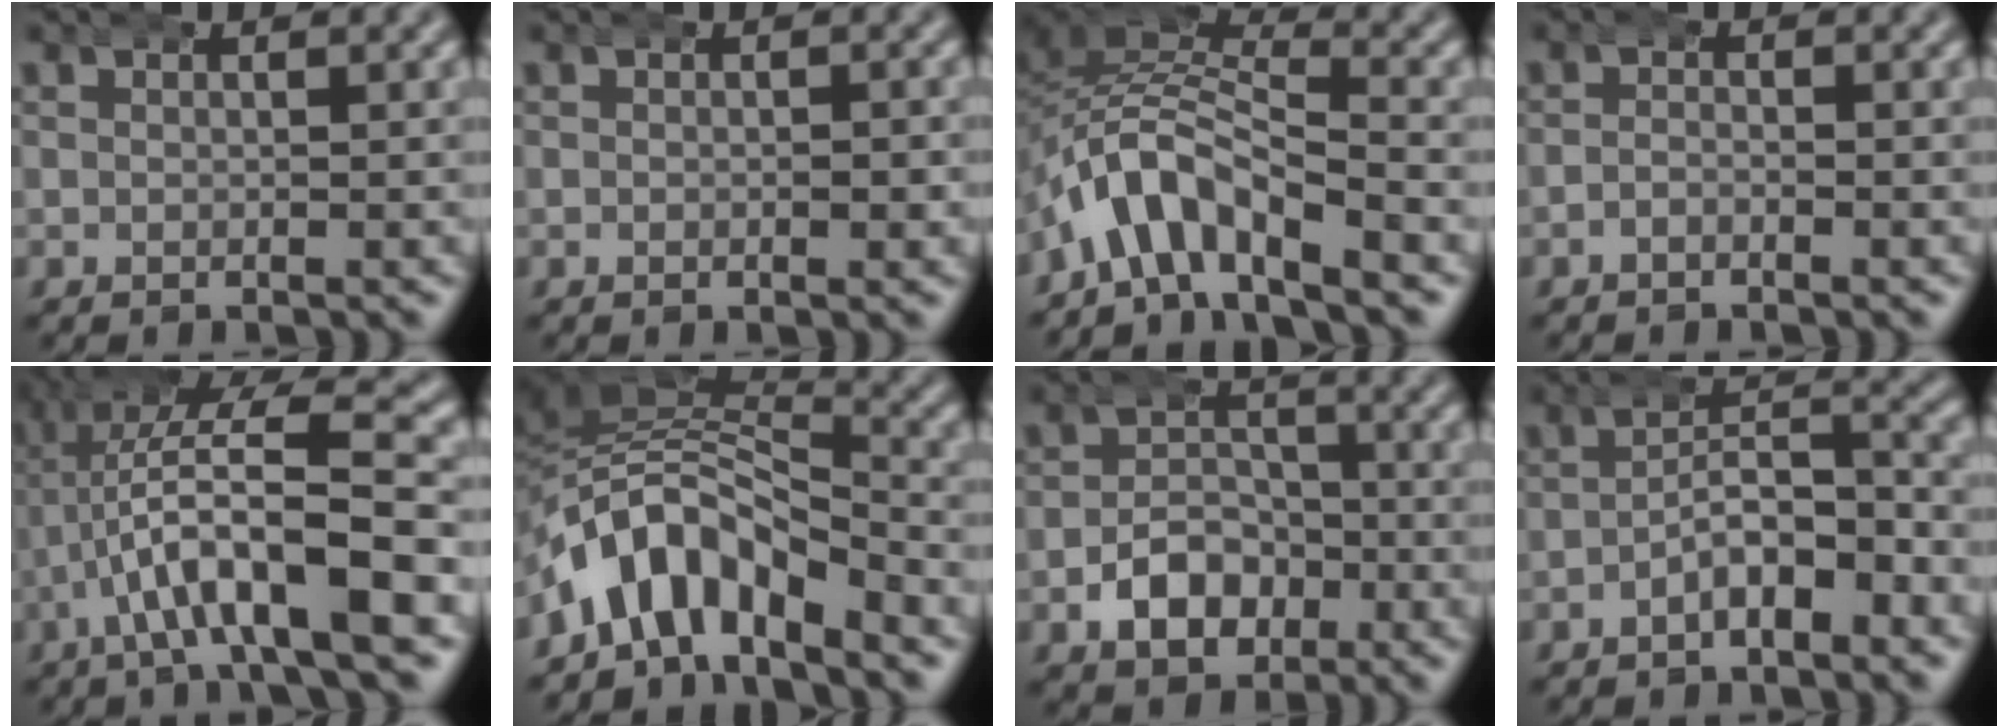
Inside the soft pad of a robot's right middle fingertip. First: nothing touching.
{"total": 0.7, "force": [-0.1, 0.4, 0.6], "torque": [-0.011, 0.000, -0.004]}
{"total": 6.5, "force": [-3.0, 4.6, 3.5], "torque": [-0.084, -0.010, -0.055]}
{"total": 1.3, "force": [-1.2, 0.1, 0.4], "torque": [-0.005, -0.005, -0.024]}
{"total": 8.9, "force": [-1.0, 3.3, 8.2], "torque": [-0.148, 0.000, -0.009]}
{"total": 8.7, "force": [-4.2, 6.2, 4.4], "torque": [-0.108, -0.023, -0.064]}
{"total": 4.8, "force": [-2.5, 3.6, 2.2], "torque": [-0.020, -0.003, -0.045]}
{"total": 4.6, "force": [-3.0, 1.9, 2.9], "torque": [-0.024, 0.000, -0.052]}